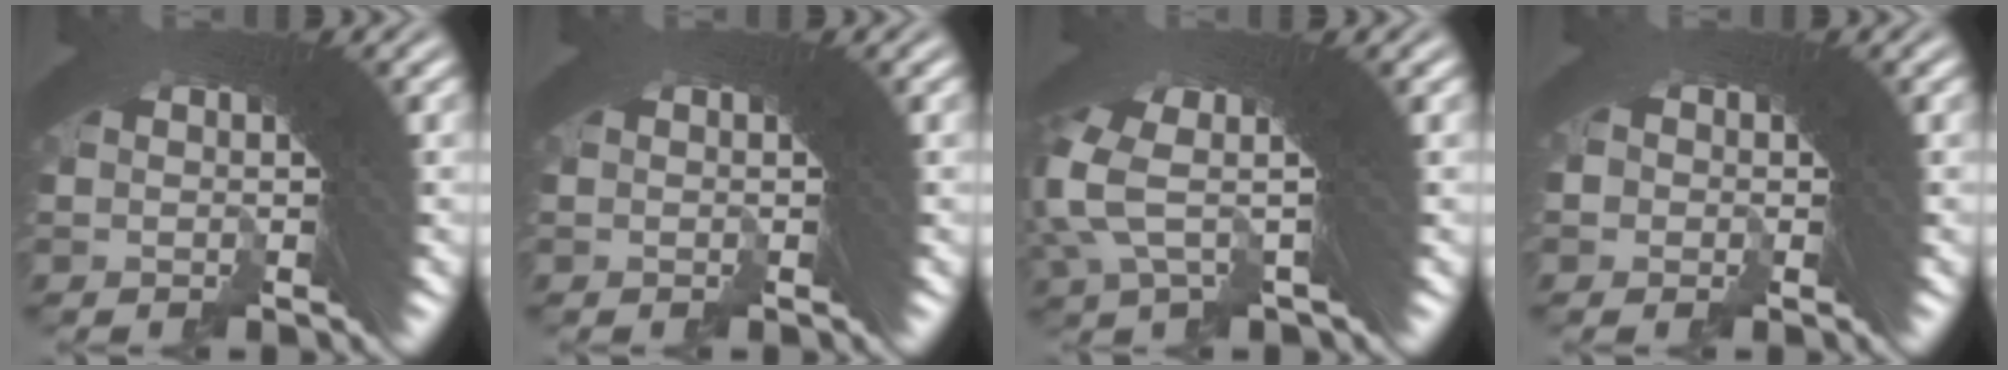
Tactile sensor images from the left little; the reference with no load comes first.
{"total": 0.0}
{"total": 8.2, "force": [2.9, 4.2, 6.5], "torque": [-0.133, 0.016, 0.034]}
{"total": 1.2, "force": [-0.8, 0.8, -0.3], "torque": [0.017, 0.010, -0.021]}